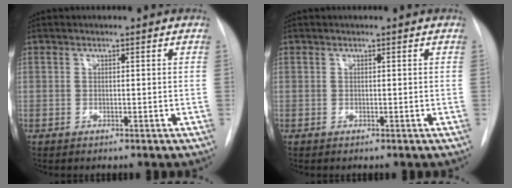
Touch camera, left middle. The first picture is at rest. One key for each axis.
{"total": 0.0}